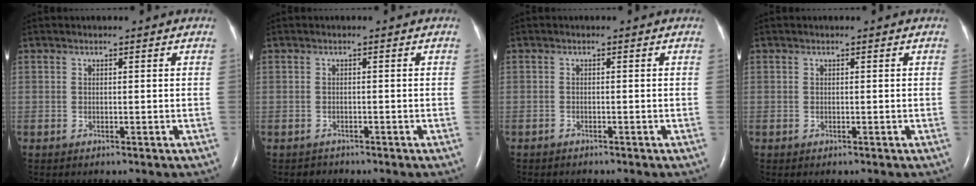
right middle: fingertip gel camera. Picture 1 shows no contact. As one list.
[{"total": 0.9, "force": [-0.8, 0.5, -0.3], "torque": [-0.002, 0.000, -0.015]}, {"total": 1.0, "force": [-0.9, 0.4, 0.2], "torque": [-0.011, 0.000, -0.013]}, {"total": 0.0}]